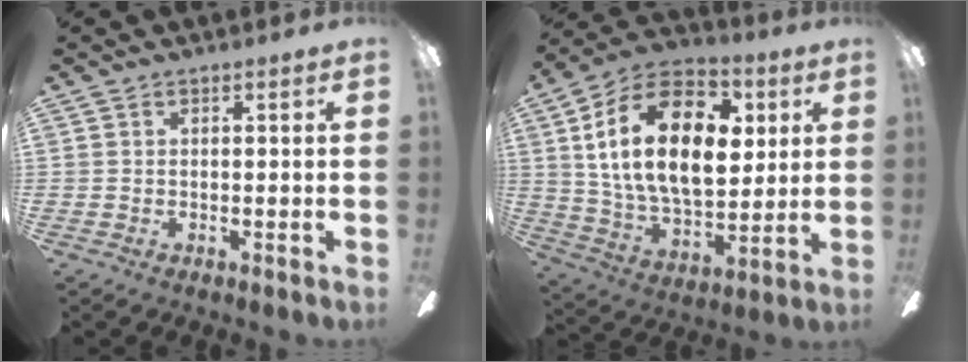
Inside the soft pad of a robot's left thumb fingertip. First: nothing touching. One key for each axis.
{"total": 24.7, "fx": 7.5, "fy": 14.6, "fz": 18.4, "tx": -0.351, "ty": -0.011, "tz": 0.125}